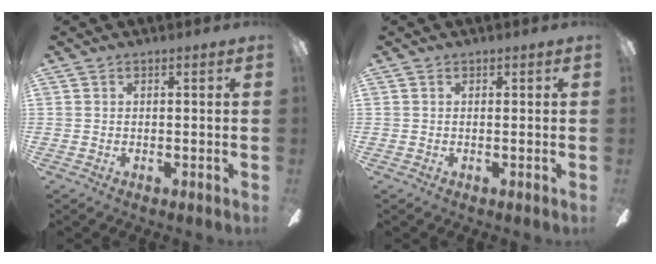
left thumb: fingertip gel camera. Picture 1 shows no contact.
{"total": 0.0}